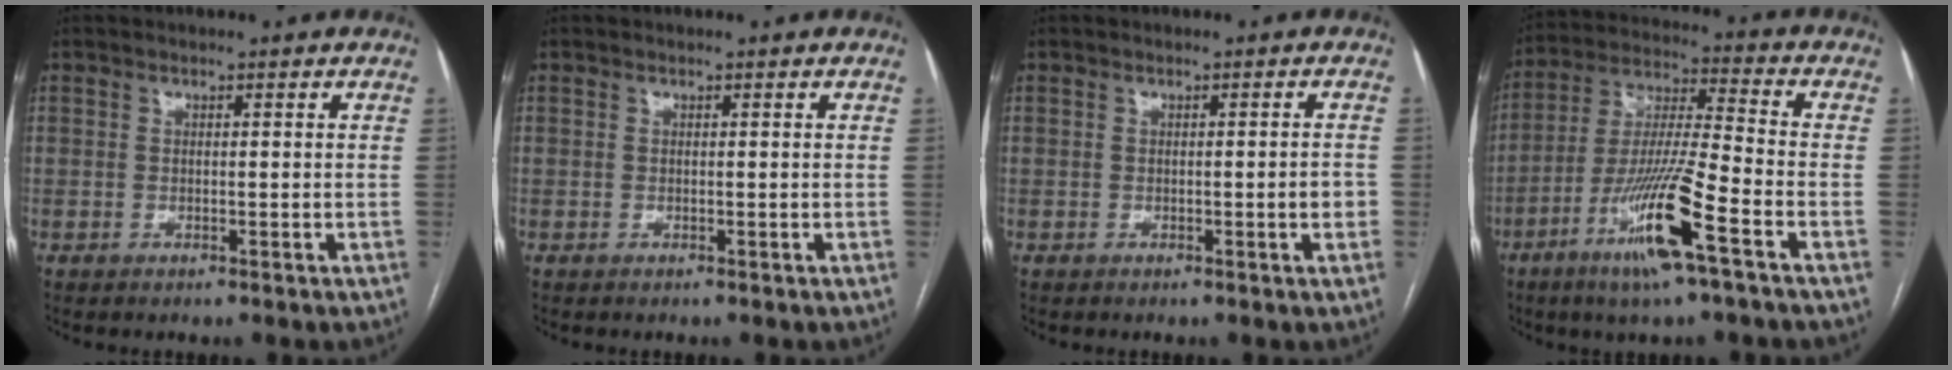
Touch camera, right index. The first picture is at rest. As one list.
[{"total": 0.0}, {"total": 1.8, "force": [-0.5, 0.2, 1.7], "torque": [-0.019, 0.001, -0.008]}, {"total": 13.6, "force": [-7.0, 0.4, 11.7], "torque": [-0.231, -0.018, -0.130]}]